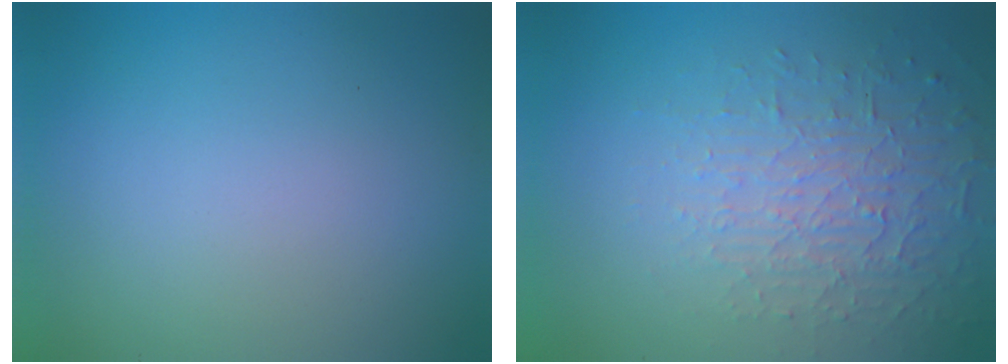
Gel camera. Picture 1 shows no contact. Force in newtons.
{"total": 3.7, "press": 3.2, "slide": 1.9}